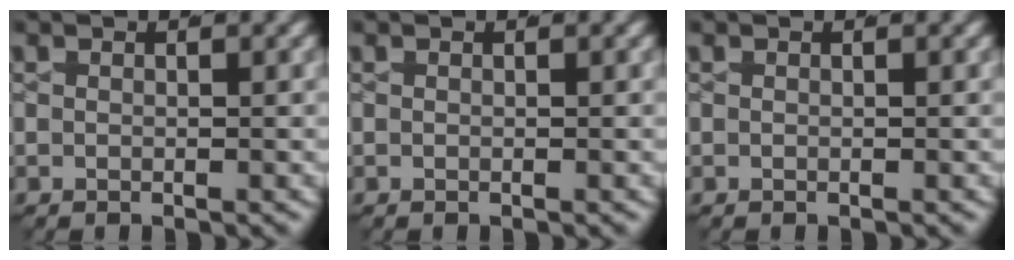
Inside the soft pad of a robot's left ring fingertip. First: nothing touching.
{"total": 0.0}
{"total": 0.0}